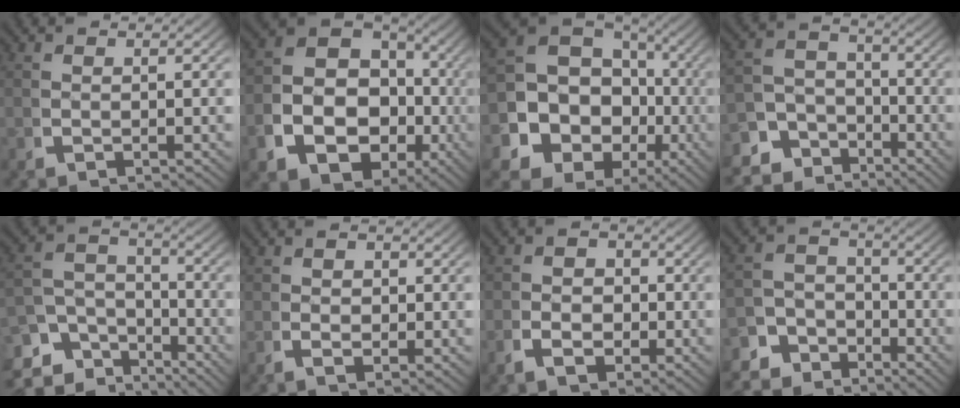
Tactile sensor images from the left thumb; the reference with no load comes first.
{"total": 14.8, "force": [-3.0, 11.7, 8.5], "torque": [-0.179, -0.049, -0.039]}
{"total": 15.2, "force": [-2.7, 12.7, 8.0], "torque": [-0.179, -0.054, -0.041]}
{"total": 9.2, "force": [-3.8, 7.5, 3.8], "torque": [-0.048, -0.031, -0.067]}
{"total": 9.3, "force": [-3.1, 7.2, 5.0], "torque": [-0.081, -0.025, -0.051]}
{"total": 1.8, "force": [-0.1, 1.2, 1.4], "torque": [-0.027, -0.009, 0.000]}
{"total": 3.5, "force": [-0.7, 2.6, 2.1], "torque": [-0.032, -0.007, -0.013]}
{"total": 7.1, "force": [-3.4, 5.7, 2.4], "torque": [-0.017, -0.025, -0.065]}